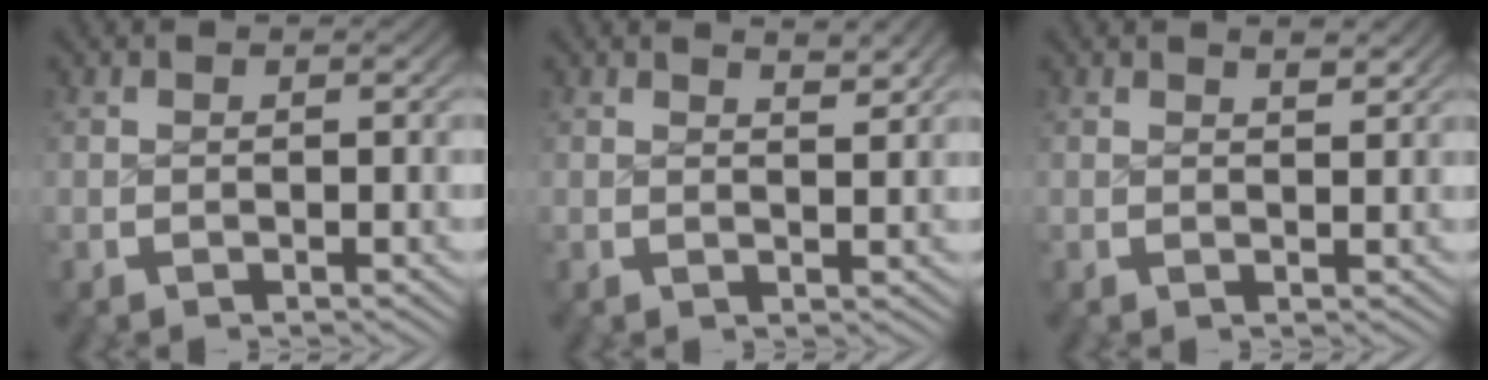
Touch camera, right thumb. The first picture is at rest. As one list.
[{"total": 1.9, "force": [1.5, 0.2, 1.0], "torque": [-0.010, -0.004, 0.027]}, {"total": 1.3, "force": [1.2, 0.1, 0.7], "torque": [-0.007, -0.003, 0.022]}]